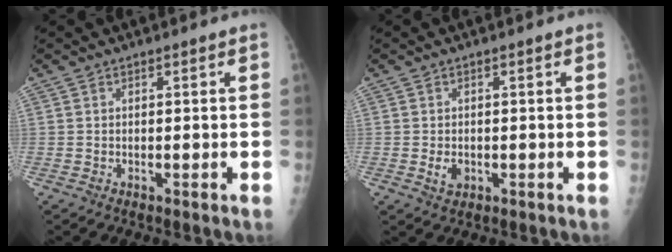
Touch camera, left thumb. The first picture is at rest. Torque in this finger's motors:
{"motor_torque": [-0.36, 0.51, 0.57, 0.25, 0.01]}